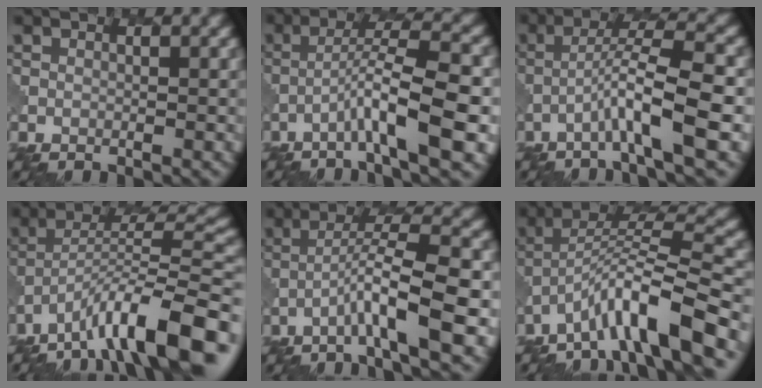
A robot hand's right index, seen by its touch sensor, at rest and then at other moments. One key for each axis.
{"total": 6.9, "fx": -2.7, "fy": 0.8, "fz": 6.3, "tx": -0.105, "ty": 0.017, "tz": -0.051}
{"total": 5.7, "fx": -2.2, "fy": 0.3, "fz": 5.2, "tx": -0.092, "ty": 0.018, "tz": -0.046}
{"total": 12.3, "fx": -7.8, "fy": 3.1, "fz": 9.0, "tx": -0.133, "ty": 0.012, "tz": -0.137}
{"total": 6.2, "fx": -2.5, "fy": 0.6, "fz": 5.7, "tx": -0.097, "ty": 0.018, "tz": -0.050}
{"total": 8.8, "fx": -5.6, "fy": 1.7, "fz": 6.6, "tx": -0.104, "ty": 0.018, "tz": -0.101}